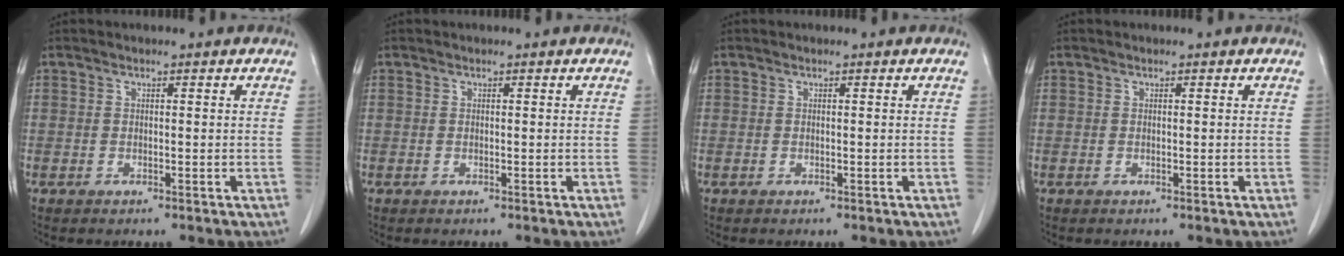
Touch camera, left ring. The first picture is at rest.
{"total": 0.0}
{"total": 0.0}
{"total": 0.0}